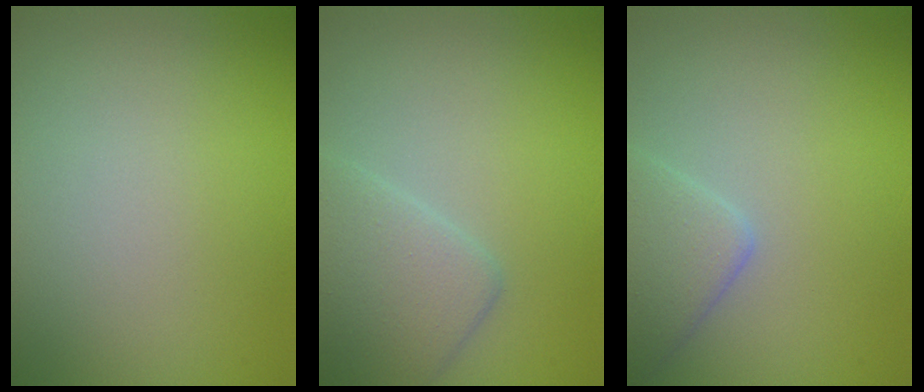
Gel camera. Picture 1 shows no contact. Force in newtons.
{"total": 4.2, "press": 4.2, "slide": 0.3}
{"total": 3.3, "press": 3.3, "slide": 0.1}